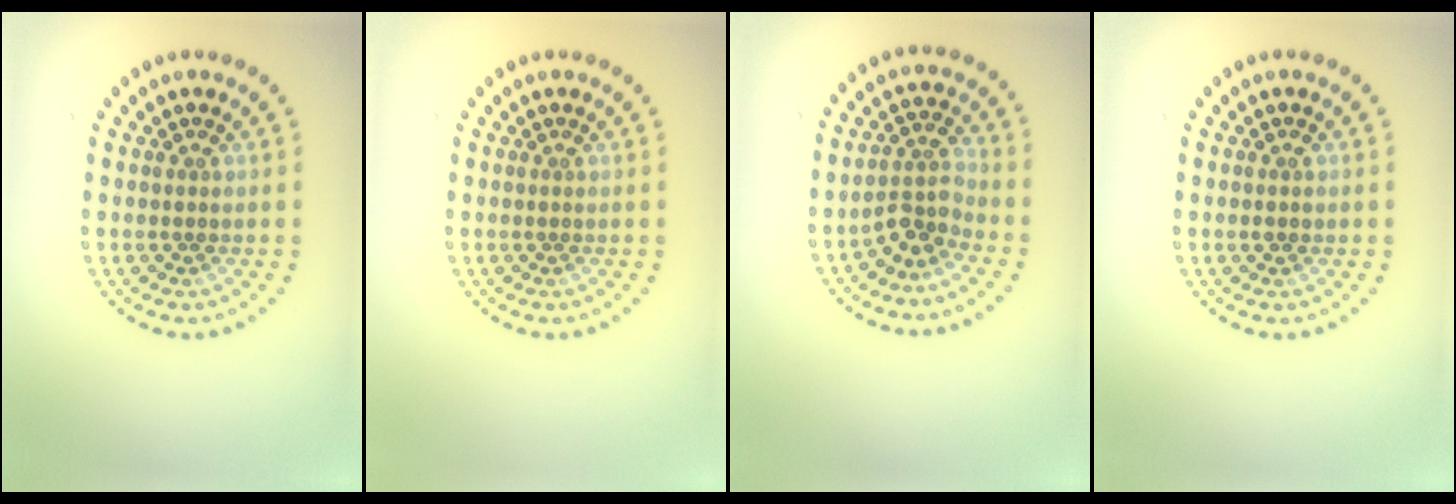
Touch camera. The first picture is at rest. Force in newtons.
{"total": 0.0}
{"total": 2.9, "press": 2.1, "slide": 2.0}
{"total": 0.9, "press": 0.9, "slide": 0.1}